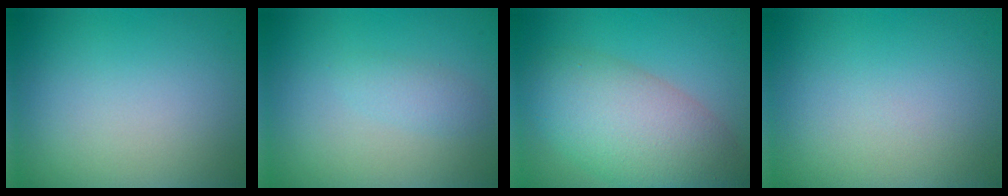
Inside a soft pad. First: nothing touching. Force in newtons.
{"total": 1.4, "press": 1.4, "slide": 0.0}
{"total": 8.6, "press": 8.6, "slide": 0.3}
{"total": 0.0}